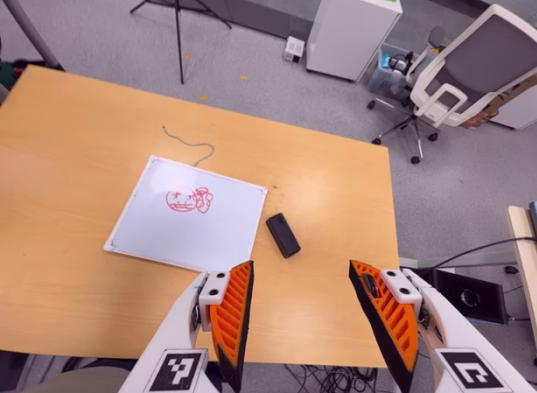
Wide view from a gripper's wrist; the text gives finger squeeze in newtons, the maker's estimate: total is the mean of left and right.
{"total": 0.0}